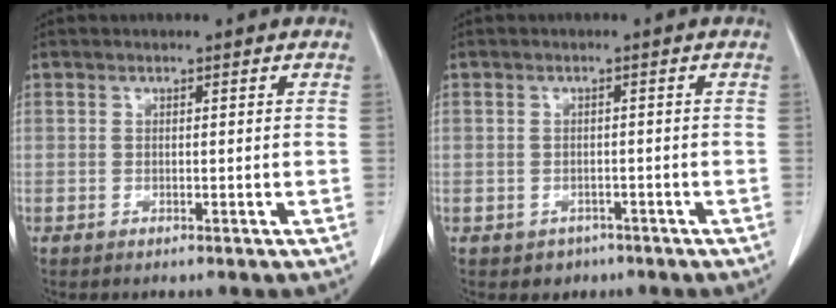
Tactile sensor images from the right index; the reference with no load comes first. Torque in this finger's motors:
{"motor_torque": [-0.69, -0.33, -0.32, -0.12]}